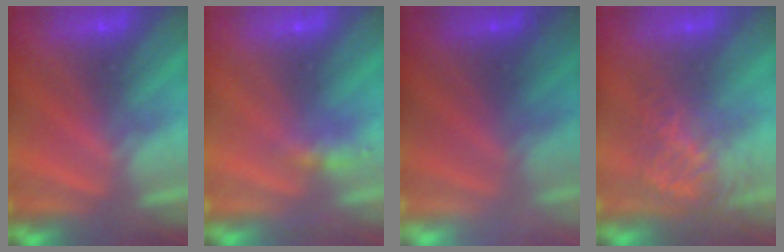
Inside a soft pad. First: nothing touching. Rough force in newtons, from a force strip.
{"total": 2.2}
{"total": 2.9}
{"total": 3.9}